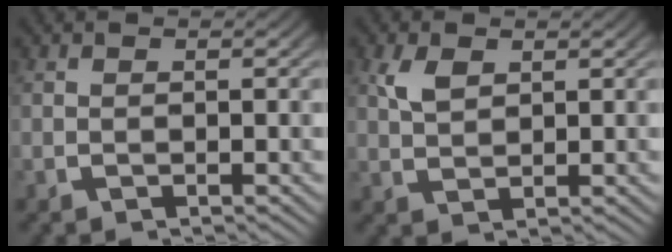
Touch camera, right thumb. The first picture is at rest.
{"total": 2.3, "force": [1.3, 1.1, 1.5], "torque": [-0.029, 0.001, 0.031]}